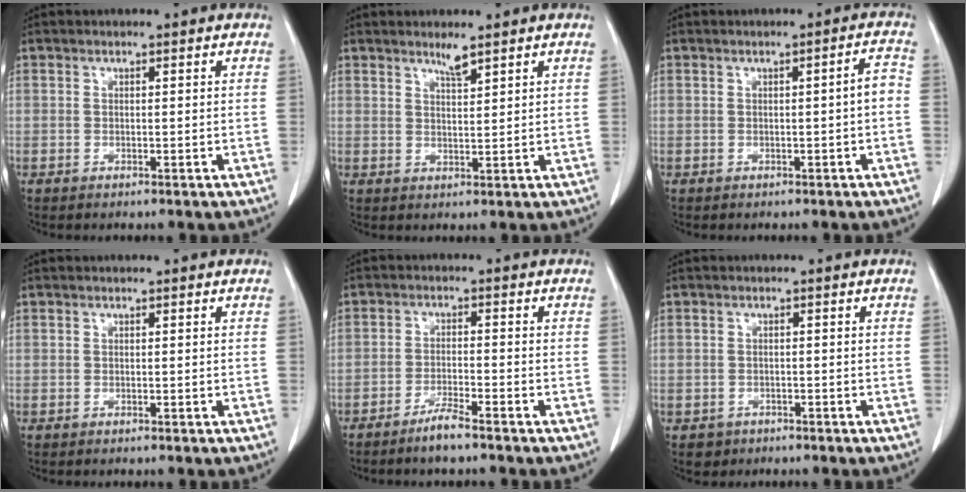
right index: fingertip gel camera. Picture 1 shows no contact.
{"total": 2.2, "force": [1.9, 0.0, 1.2], "torque": [-0.026, -0.004, 0.036]}
{"total": 2.2, "force": [-0.4, 0.1, 2.2], "torque": [-0.028, 0.003, -0.006]}
{"total": 0.0}
{"total": 3.7, "force": [-2.9, 0.0, 2.2], "torque": [-0.045, -0.005, -0.057]}
{"total": 2.0, "force": [-1.1, 1.7, 0.0], "torque": [-0.002, 0.007, -0.016]}